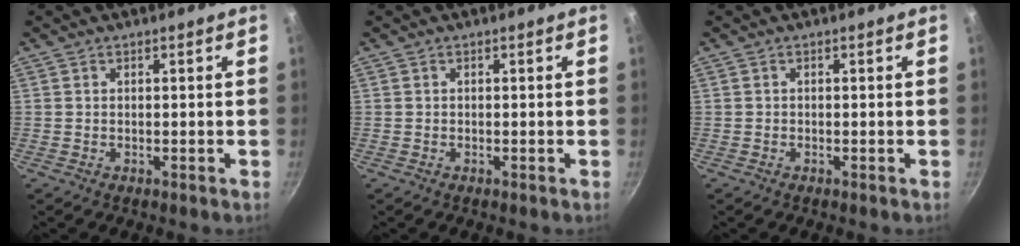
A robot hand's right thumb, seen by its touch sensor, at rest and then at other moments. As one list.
[{"total": 0.0}, {"total": 0.0}]